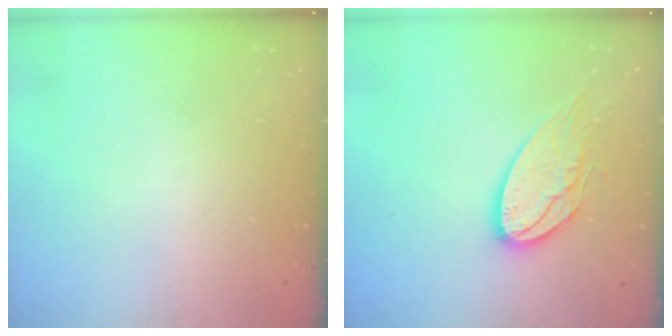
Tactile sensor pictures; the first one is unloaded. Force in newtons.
{"total": 14.7, "press": 14.6, "slide": 1.2}